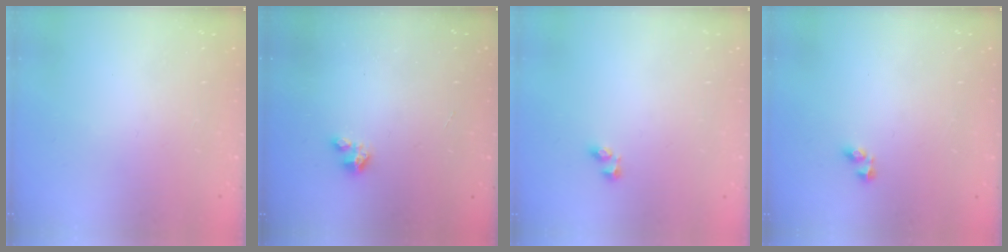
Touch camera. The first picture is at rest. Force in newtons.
{"total": 2.3, "press": 2.3, "slide": 0.2}
{"total": 2.9, "press": 2.6, "slide": 1.3}
{"total": 2.7, "press": 2.7, "slide": 0.4}